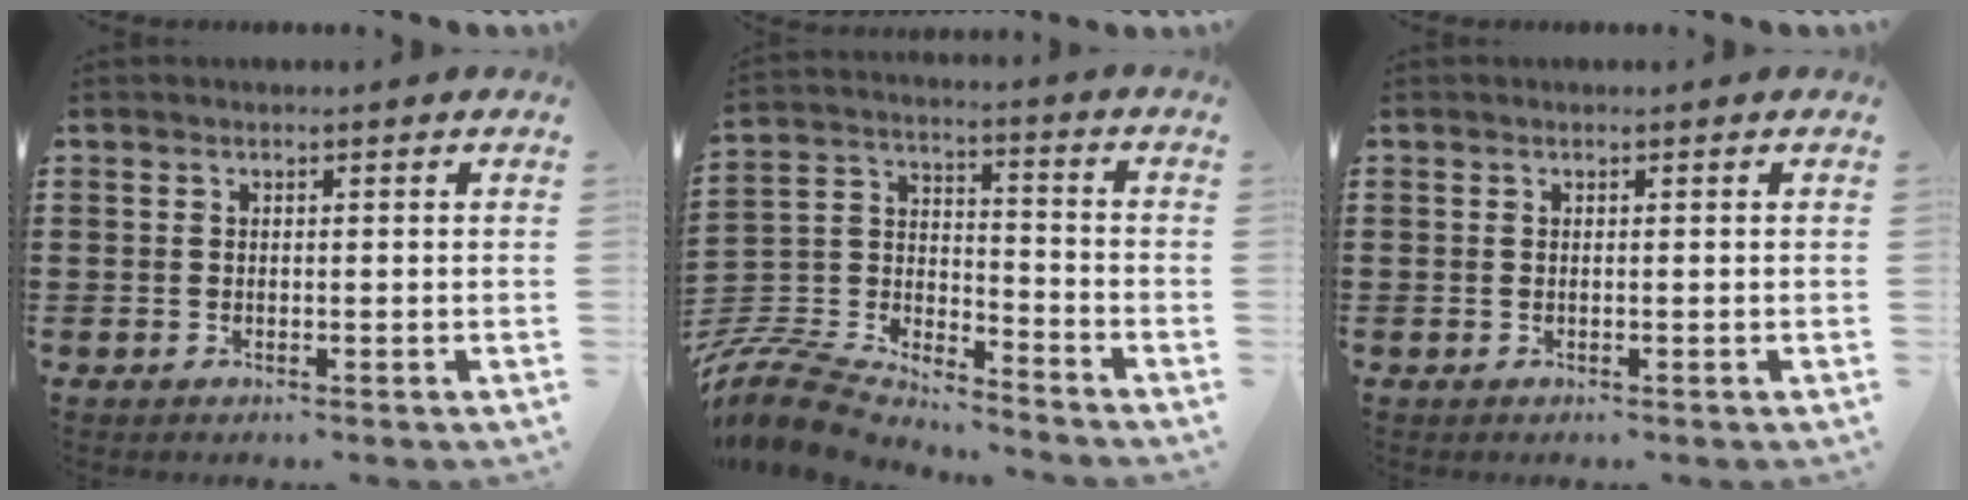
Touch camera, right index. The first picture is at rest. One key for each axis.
{"total": 8.1, "fx": -7.6, "fy": 2.0, "fz": 1.8, "tx": -0.075, "ty": -0.011, "tz": -0.163}
{"total": 0.0}